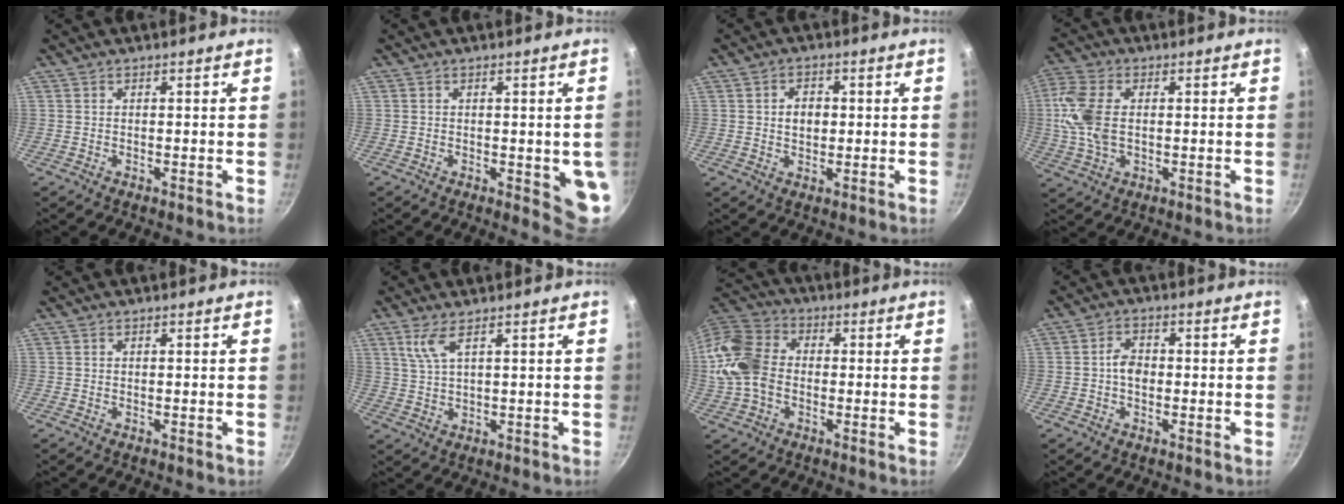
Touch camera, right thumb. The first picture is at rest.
{"total": 6.7, "force": [-0.8, 2.5, 6.1], "torque": [-0.051, -0.008, -0.008]}
{"total": 4.1, "force": [0.4, 3.1, 2.7], "torque": [-0.026, 0.005, 0.006]}
{"total": 10.2, "force": [0.6, 6.3, 8.0], "torque": [-0.173, 0.008, 0.003]}
{"total": 0.0}
{"total": 4.6, "force": [2.3, 1.3, 3.7], "torque": [-0.080, -0.011, 0.053]}
{"total": 14.3, "force": [-1.3, 10.7, 9.3], "torque": [-0.175, 0.027, -0.041]}
{"total": 3.9, "force": [-0.3, 2.8, 2.6], "torque": [-0.031, 0.012, -0.010]}